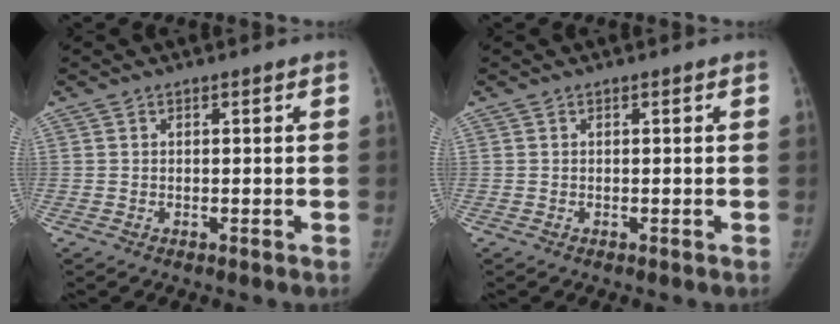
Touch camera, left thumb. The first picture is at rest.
{"total": 0.0}